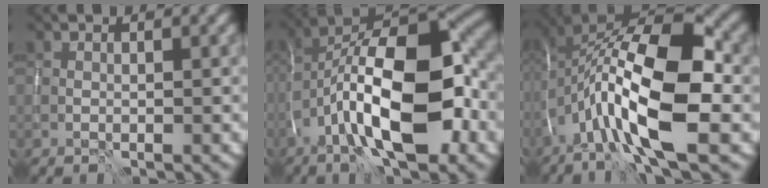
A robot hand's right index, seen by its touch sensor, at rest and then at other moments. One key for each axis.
{"total": 13.5, "fx": -3.9, "fy": 5.2, "fz": 11.8, "tx": -0.192, "ty": 0.017, "tz": -0.073}
{"total": 14.6, "fx": -3.0, "fy": 5.4, "fz": 13.3, "tx": -0.238, "ty": 0.020, "tz": -0.059}